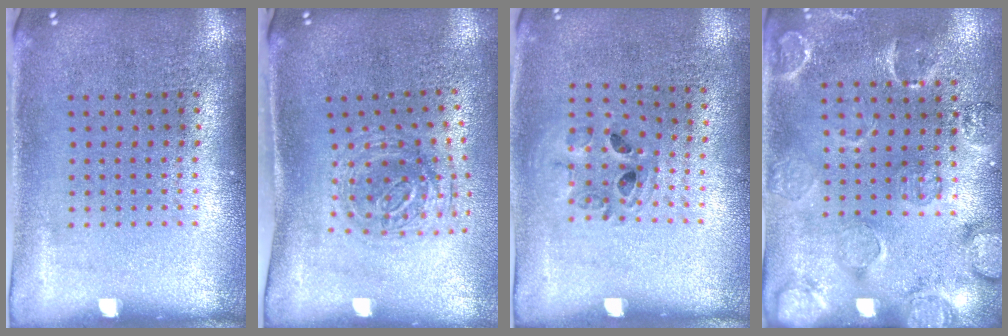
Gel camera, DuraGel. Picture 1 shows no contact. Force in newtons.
{"total": 1.1, "press": 1.0, "slide": 0.4}
{"total": 0.9, "press": 0.9, "slide": 0.2}
{"total": 2.7, "press": 1.9, "slide": 1.9}